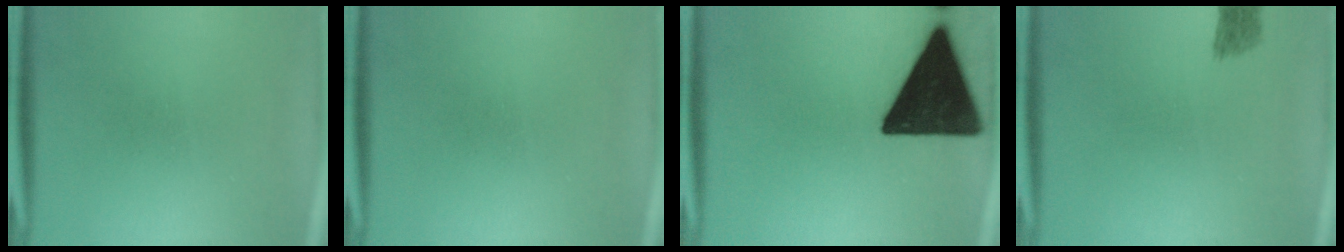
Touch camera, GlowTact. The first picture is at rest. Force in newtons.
{"total": 0.0}
{"total": 19.4}
{"total": 1.9}